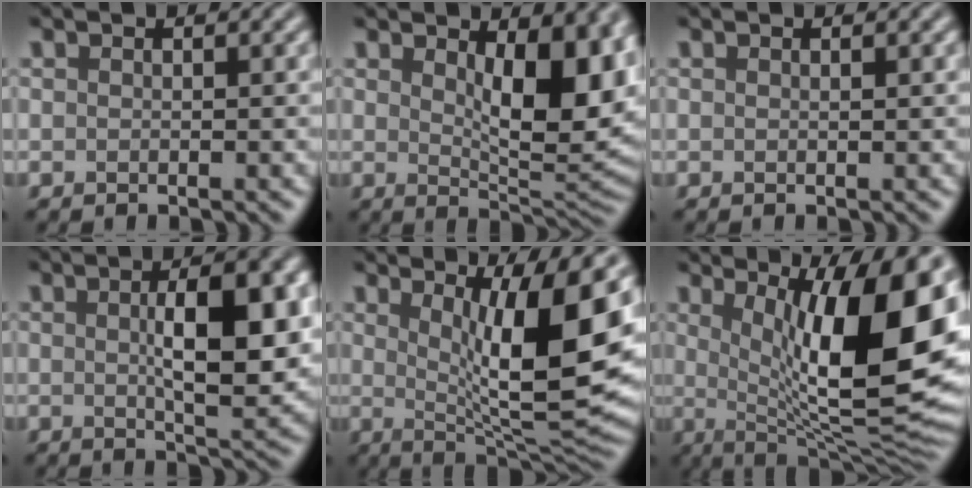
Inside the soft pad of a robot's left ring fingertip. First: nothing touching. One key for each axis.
{"total": 8.4, "fx": 2.3, "fy": 3.5, "fz": 7.3, "tx": -0.105, "ty": -0.007, "tz": 0.040}
{"total": 0.0}
{"total": 7.9, "fx": 0.7, "fy": 2.5, "fz": 7.5, "tx": -0.108, "ty": 0.004, "tz": 0.011}
{"total": 10.9, "fx": 2.4, "fy": 2.5, "fz": 10.4, "tx": -0.157, "ty": -0.015, "tz": 0.047}
{"total": 15.2, "fx": 2.6, "fy": 4.6, "fz": 14.3, "tx": -0.167, "ty": -0.004, "tz": 0.041}